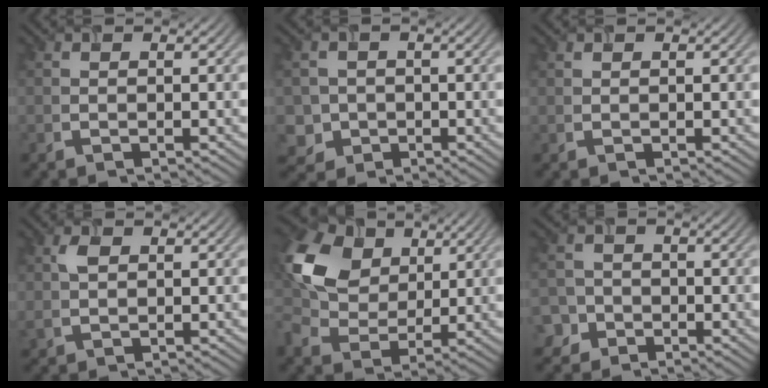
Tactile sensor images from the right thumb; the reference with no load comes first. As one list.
[{"total": 3.3, "force": [-0.8, 3.2, 0.3], "torque": [-0.005, -0.009, -0.025]}, {"total": 0.0}, {"total": 2.1, "force": [0.8, 1.3, 1.5], "torque": [-0.036, 0.002, 0.015]}, {"total": 11.3, "force": [3.9, 8.3, 6.7], "torque": [-0.173, 0.020, 0.064]}, {"total": 3.7, "force": [-2.0, 3.0, 0.7], "torque": [-0.010, 0.001, -0.052]}]